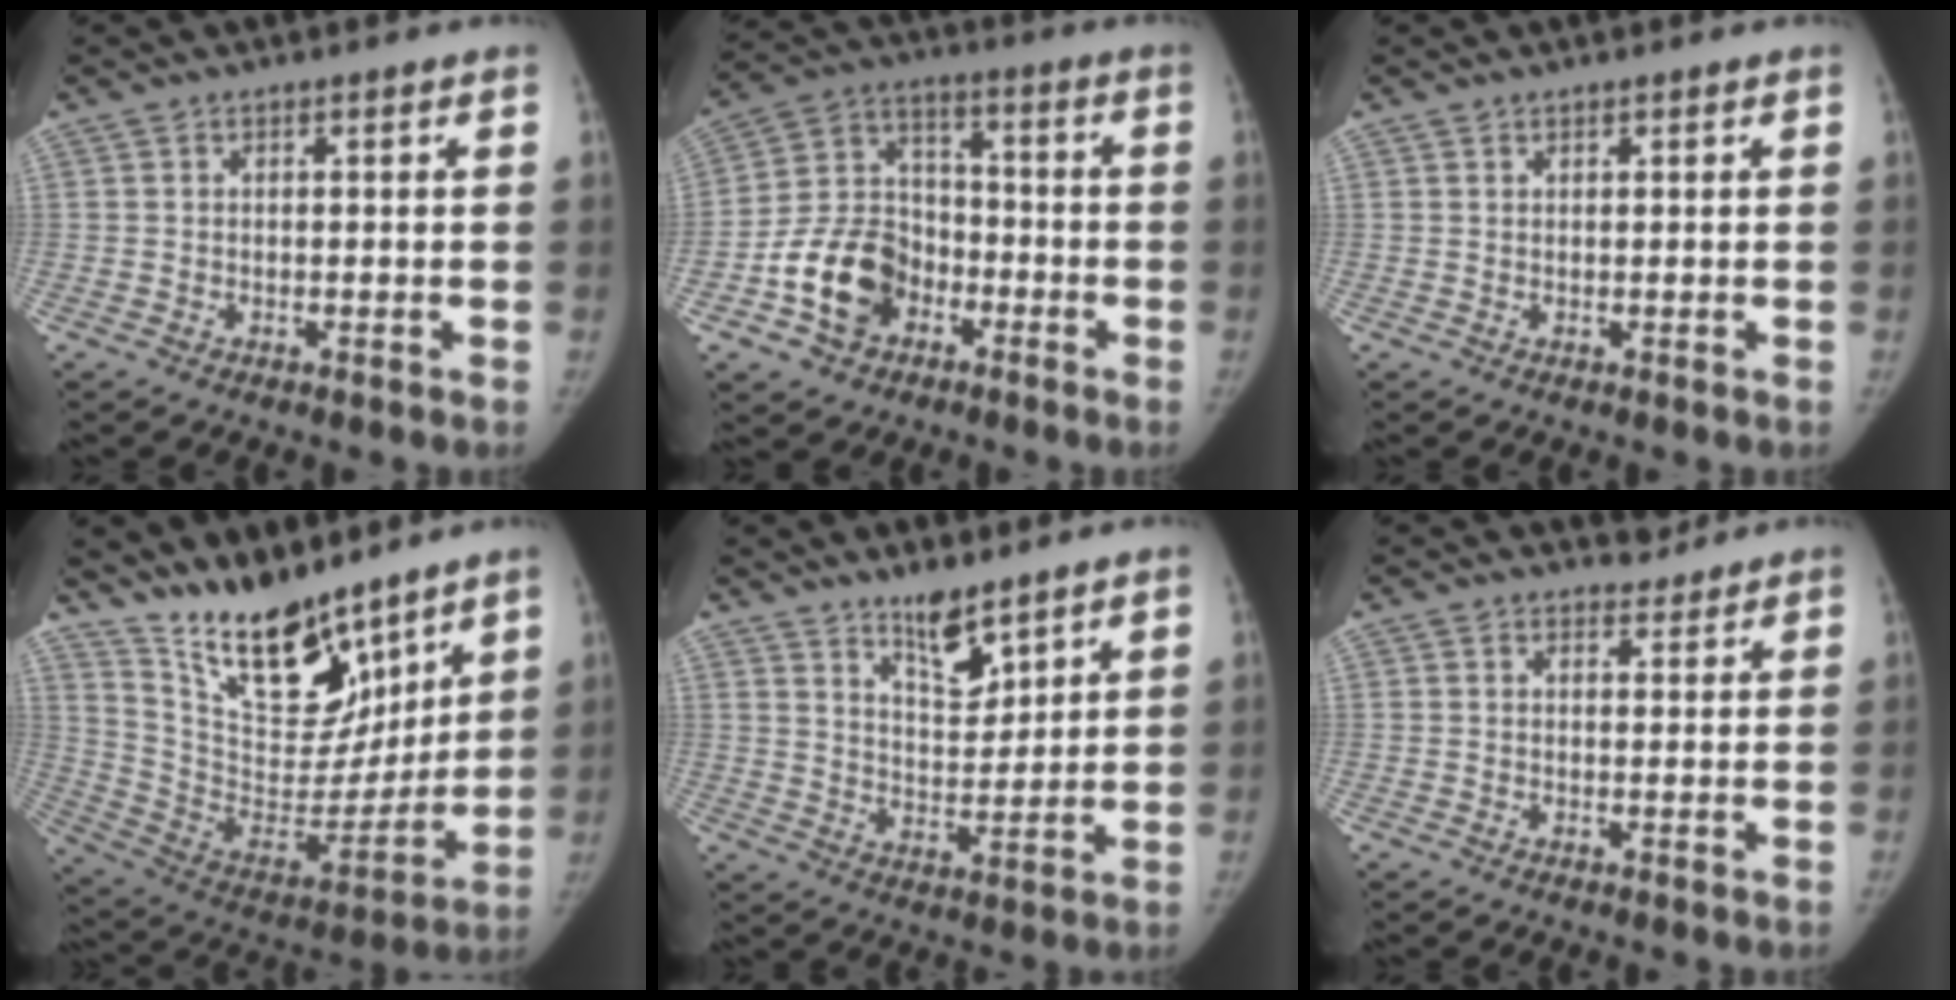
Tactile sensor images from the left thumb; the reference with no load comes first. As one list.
[{"total": 13.4, "force": [-5.6, 10.2, 6.8], "torque": [-0.094, 0.045, -0.103]}, {"total": 0.6, "force": [0.5, 0.3, 0.1], "torque": [0.001, -0.004, 0.007]}, {"total": 21.2, "force": [16.1, 8.8, 10.7], "torque": [-0.131, -0.096, 0.288]}, {"total": 8.1, "force": [6.2, 2.8, 4.3], "torque": [-0.049, -0.054, 0.111]}, {"total": 2.5, "force": [2.2, 1.1, -0.1], "torque": [0.017, -0.016, 0.029]}]